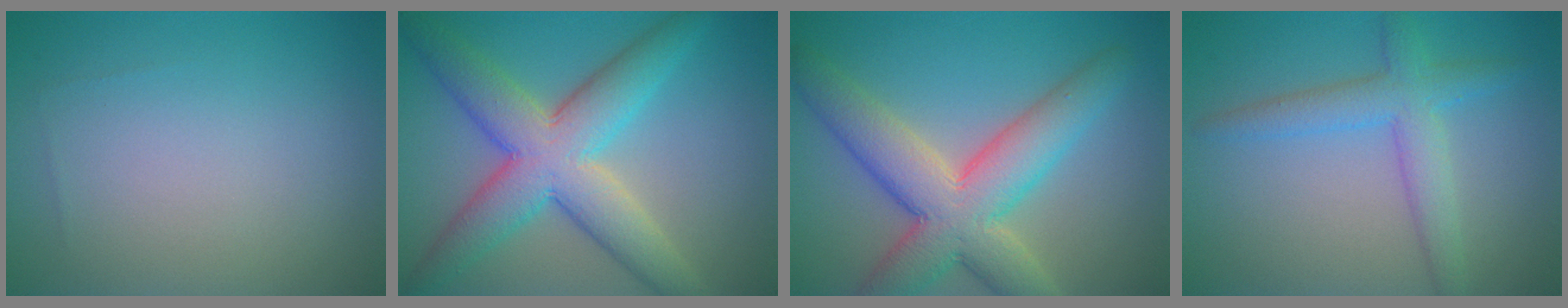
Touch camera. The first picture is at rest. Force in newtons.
{"total": 8.7, "press": 8.7, "slide": 0.4}
{"total": 8.6, "press": 8.6, "slide": 0.6}
{"total": 3.8, "press": 3.8, "slide": 0.2}